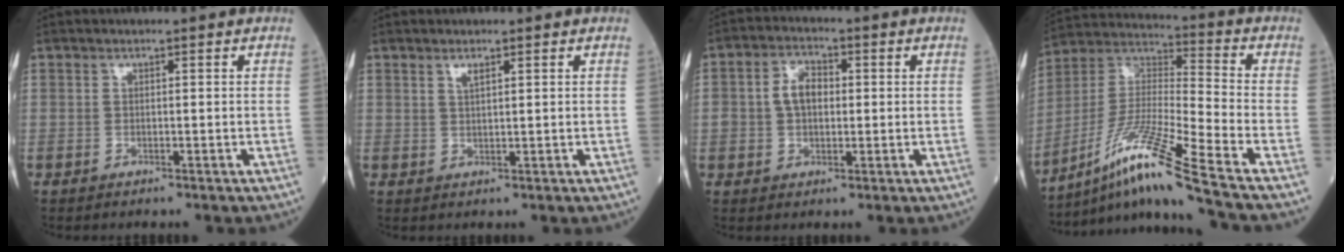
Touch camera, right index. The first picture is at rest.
{"total": 1.4, "force": [0.9, 0.2, 1.1], "torque": [-0.022, -0.002, 0.019]}
{"total": 5.4, "force": [0.3, 3.4, 4.1], "torque": [-0.086, 0.018, 0.006]}
{"total": 16.1, "force": [-11.0, -2.1, 11.7], "torque": [-0.247, -0.015, -0.201]}